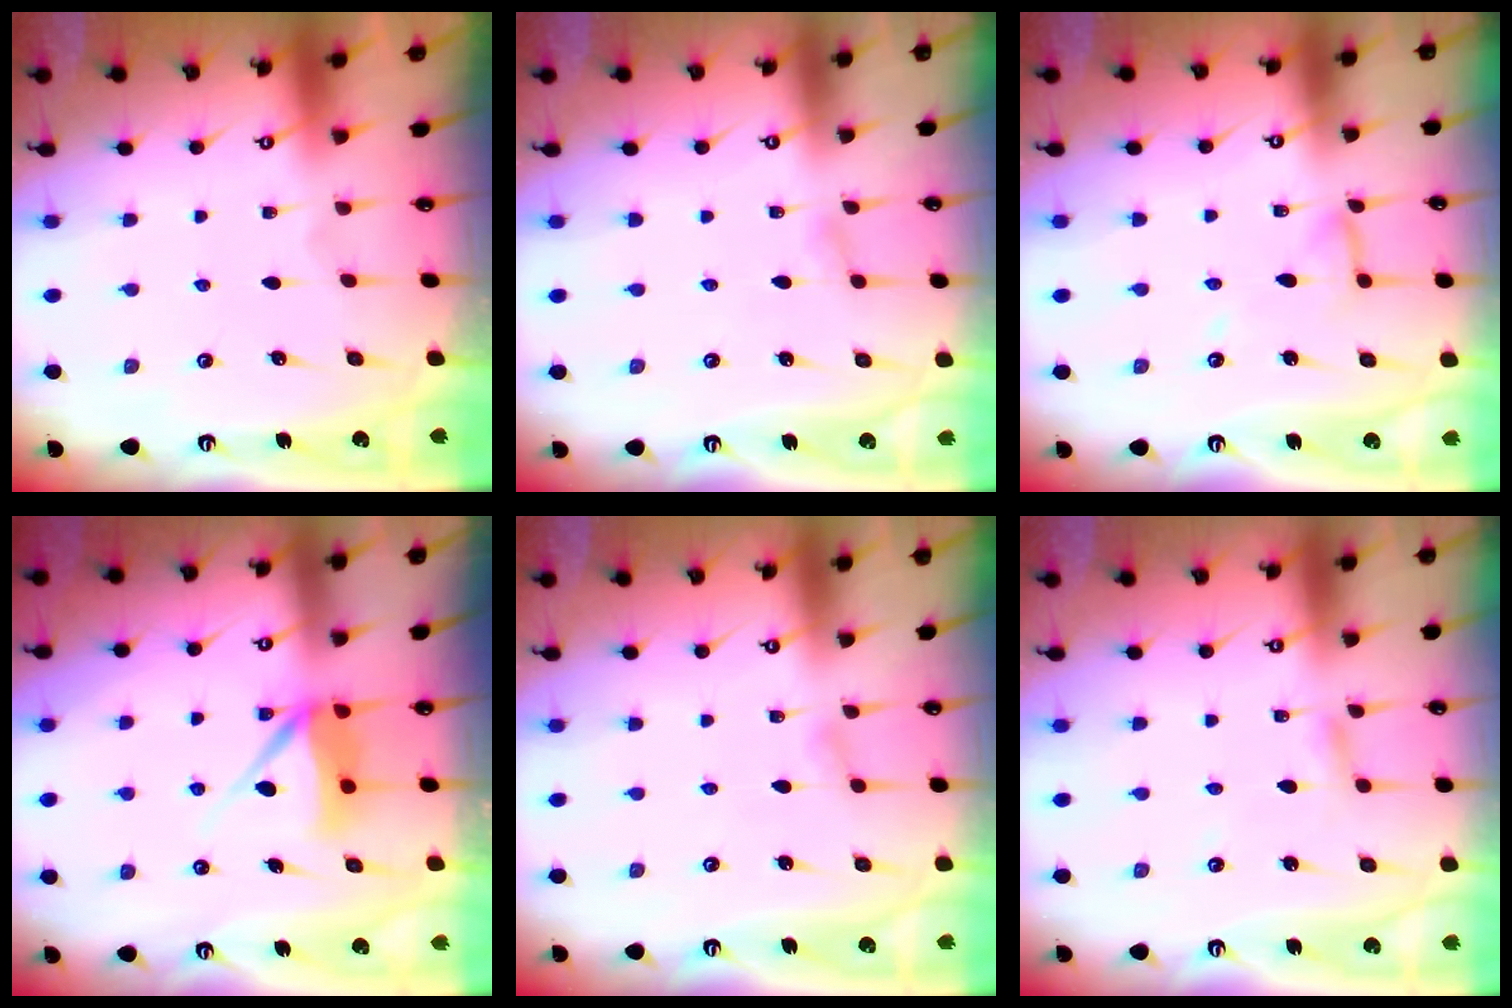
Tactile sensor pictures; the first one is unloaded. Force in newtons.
{"total": 1.9, "press": 1.8, "slide": 0.3}
{"total": 6.7, "press": 6.6, "slide": 0.5}
{"total": 7.9, "press": 7.9, "slide": 0.9}
{"total": 4.4, "press": 4.4, "slide": 0.5}
{"total": 2.9, "press": 2.8, "slide": 0.3}